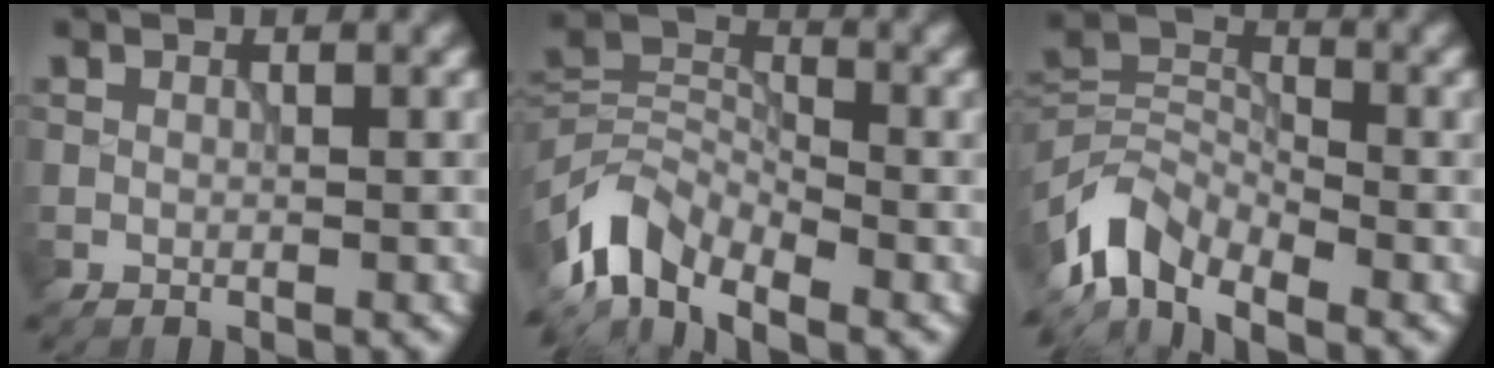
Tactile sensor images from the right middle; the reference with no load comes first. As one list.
[{"total": 6.6, "force": [-4.6, 3.1, 3.5], "torque": [-0.061, 0.000, -0.106]}, {"total": 6.2, "force": [-4.5, 2.9, 3.1], "torque": [-0.055, -0.001, -0.104]}]